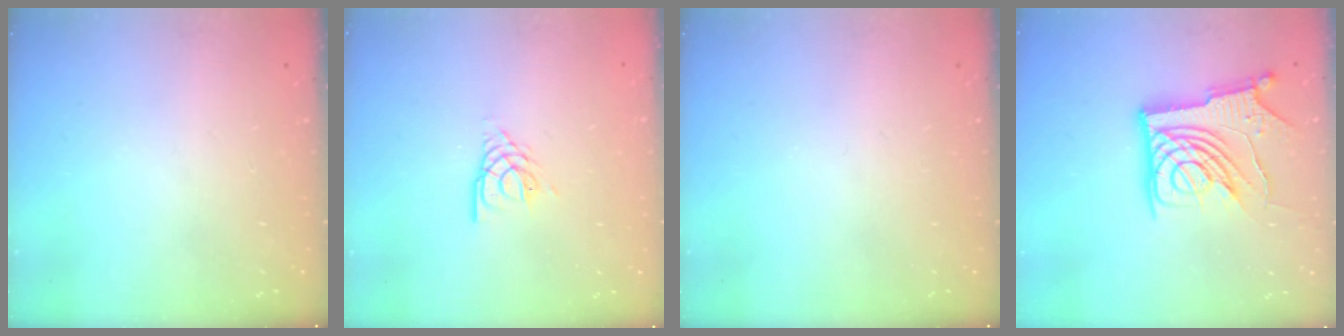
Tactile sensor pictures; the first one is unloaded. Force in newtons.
{"total": 2.6, "press": 2.5, "slide": 0.4}
{"total": 0.0}
{"total": 14.8, "press": 14.7, "slide": 1.7}